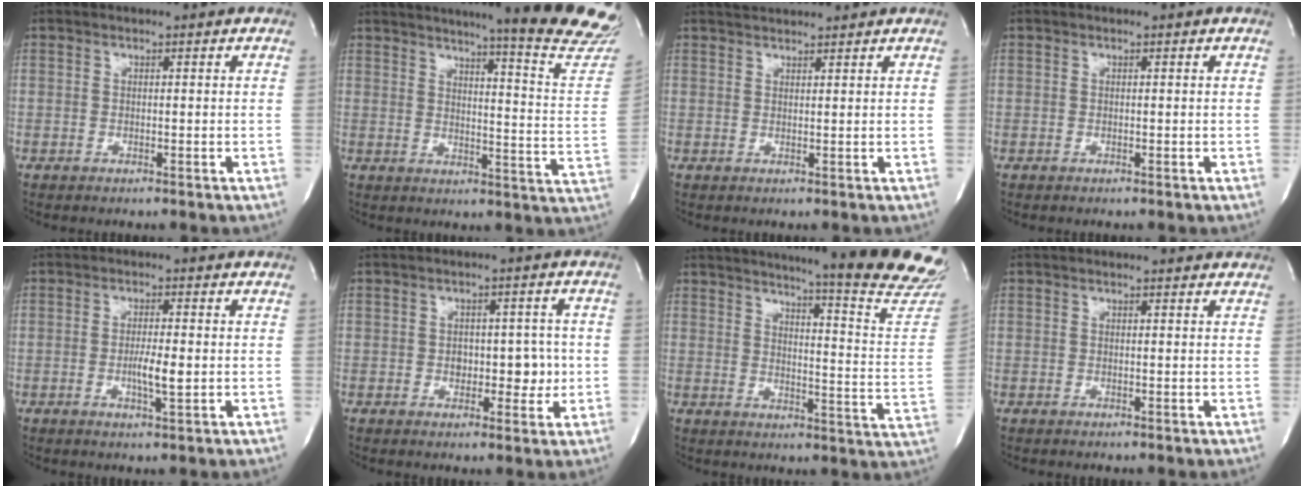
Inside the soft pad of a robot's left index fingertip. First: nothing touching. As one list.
[{"total": 22.5, "force": [19.9, -0.5, 10.5], "torque": [-0.142, -0.110, 0.225]}, {"total": 2.7, "force": [2.7, -0.2, 0.3], "torque": [-0.006, 0.021, 0.047]}, {"total": 0.0}, {"total": 3.1, "force": [-0.6, 0.3, 3.0], "torque": [-0.057, -0.007, -0.011]}, {"total": 4.7, "force": [-0.7, 3.1, 3.5], "torque": [-0.032, 0.007, -0.007]}, {"total": 25.6, "force": [22.6, 0.2, 12.0], "torque": [-0.171, -0.125, 0.258]}, {"total": 3.6, "force": [3.4, 0.6, 0.9], "torque": [-0.014, 0.006, 0.025]}]